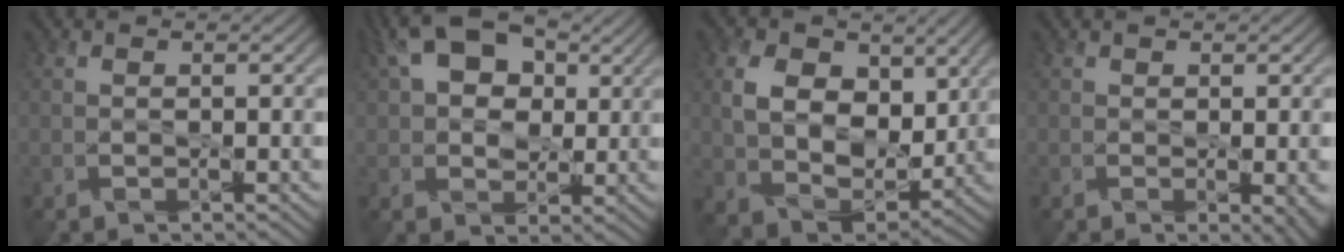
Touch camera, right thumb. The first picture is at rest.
{"total": 9.8, "force": [3.8, 6.6, 6.2], "torque": [-0.133, 0.026, 0.051]}
{"total": 10.5, "force": [2.6, 7.5, 6.8], "torque": [-0.163, -0.008, 0.042]}
{"total": 2.1, "force": [-0.3, 0.9, 1.9], "torque": [-0.024, -0.005, -0.003]}